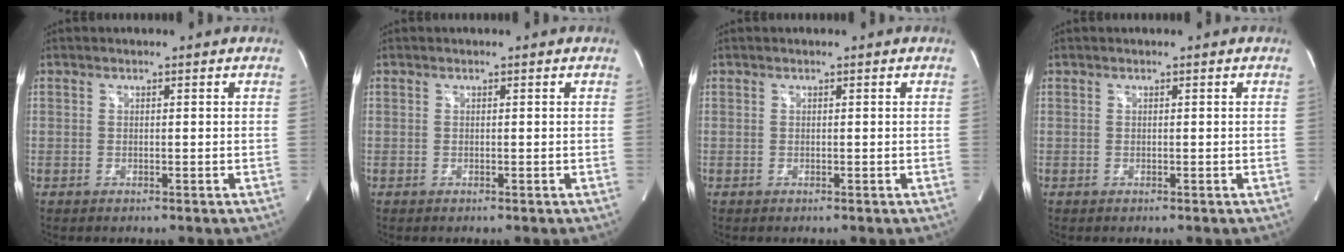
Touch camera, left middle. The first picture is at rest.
{"total": 0.0}
{"total": 0.0}
{"total": 0.0}